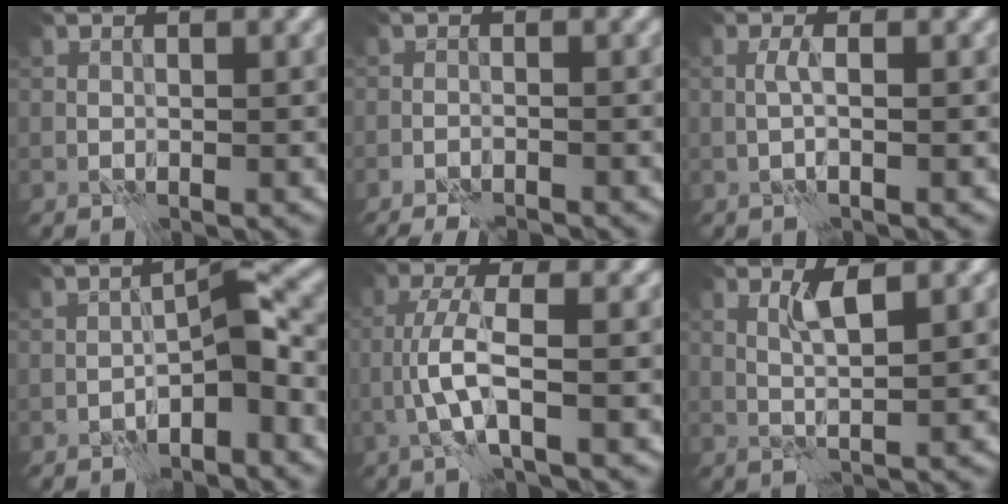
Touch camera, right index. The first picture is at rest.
{"total": 2.2, "force": [-2.0, -0.4, 0.7], "torque": [-0.013, 0.000, -0.034]}
{"total": 1.0, "force": [0.1, -0.5, 0.9], "torque": [-0.017, 0.007, -0.002]}
{"total": 3.8, "force": [-1.5, 0.9, 3.4], "torque": [-0.048, 0.015, -0.030]}
{"total": 3.5, "force": [-0.9, 0.3, 3.3], "torque": [-0.071, 0.009, -0.025]}
{"total": 1.9, "force": [1.0, -0.3, 1.6], "torque": [-0.032, 0.004, 0.017]}